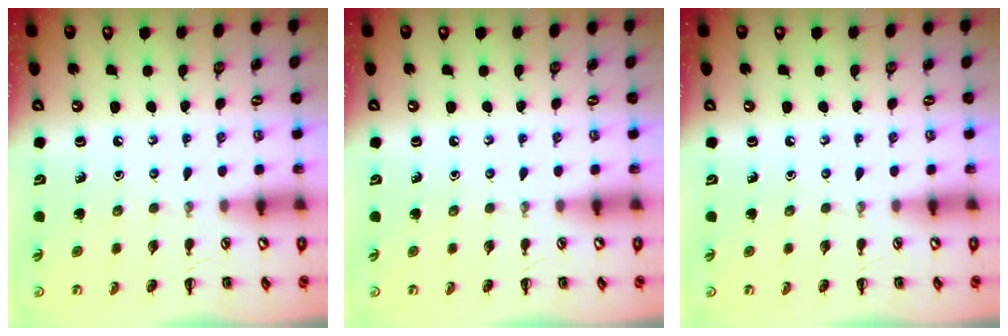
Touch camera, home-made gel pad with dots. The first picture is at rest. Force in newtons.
{"total": 0.0}
{"total": 0.0}